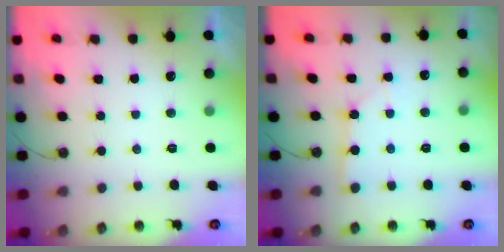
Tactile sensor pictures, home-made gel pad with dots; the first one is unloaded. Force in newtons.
{"total": 1.9, "press": 1.9, "slide": 0.3}